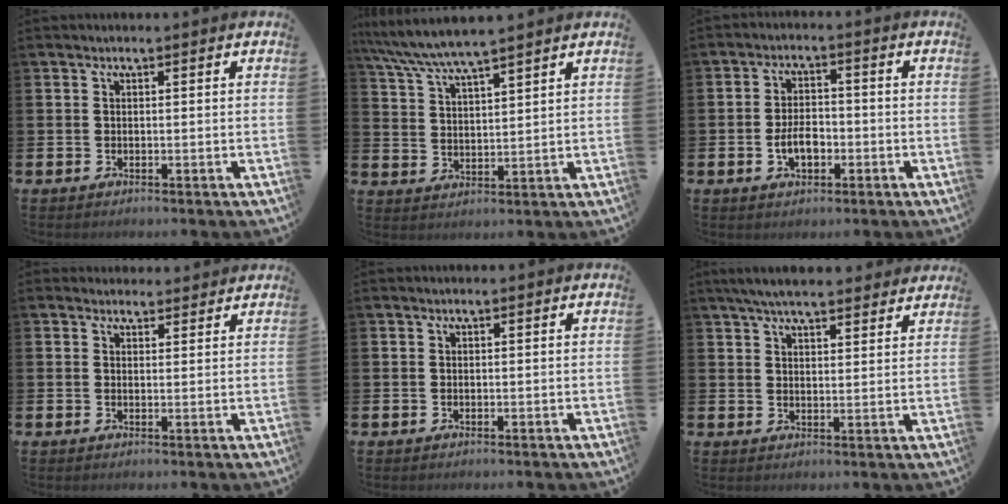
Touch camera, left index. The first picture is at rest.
{"total": 6.0, "force": [5.7, 0.1, 1.9], "torque": [-0.059, -0.028, 0.101]}
{"total": 4.2, "force": [-1.3, 2.5, 3.2], "torque": [-0.049, 0.005, -0.025]}
{"total": 2.2, "force": [2.1, 0.7, -0.1], "torque": [0.009, -0.008, 0.037]}
{"total": 0.0}
{"total": 5.7, "force": [5.3, 0.9, 1.7], "torque": [-0.041, -0.018, 0.097]}